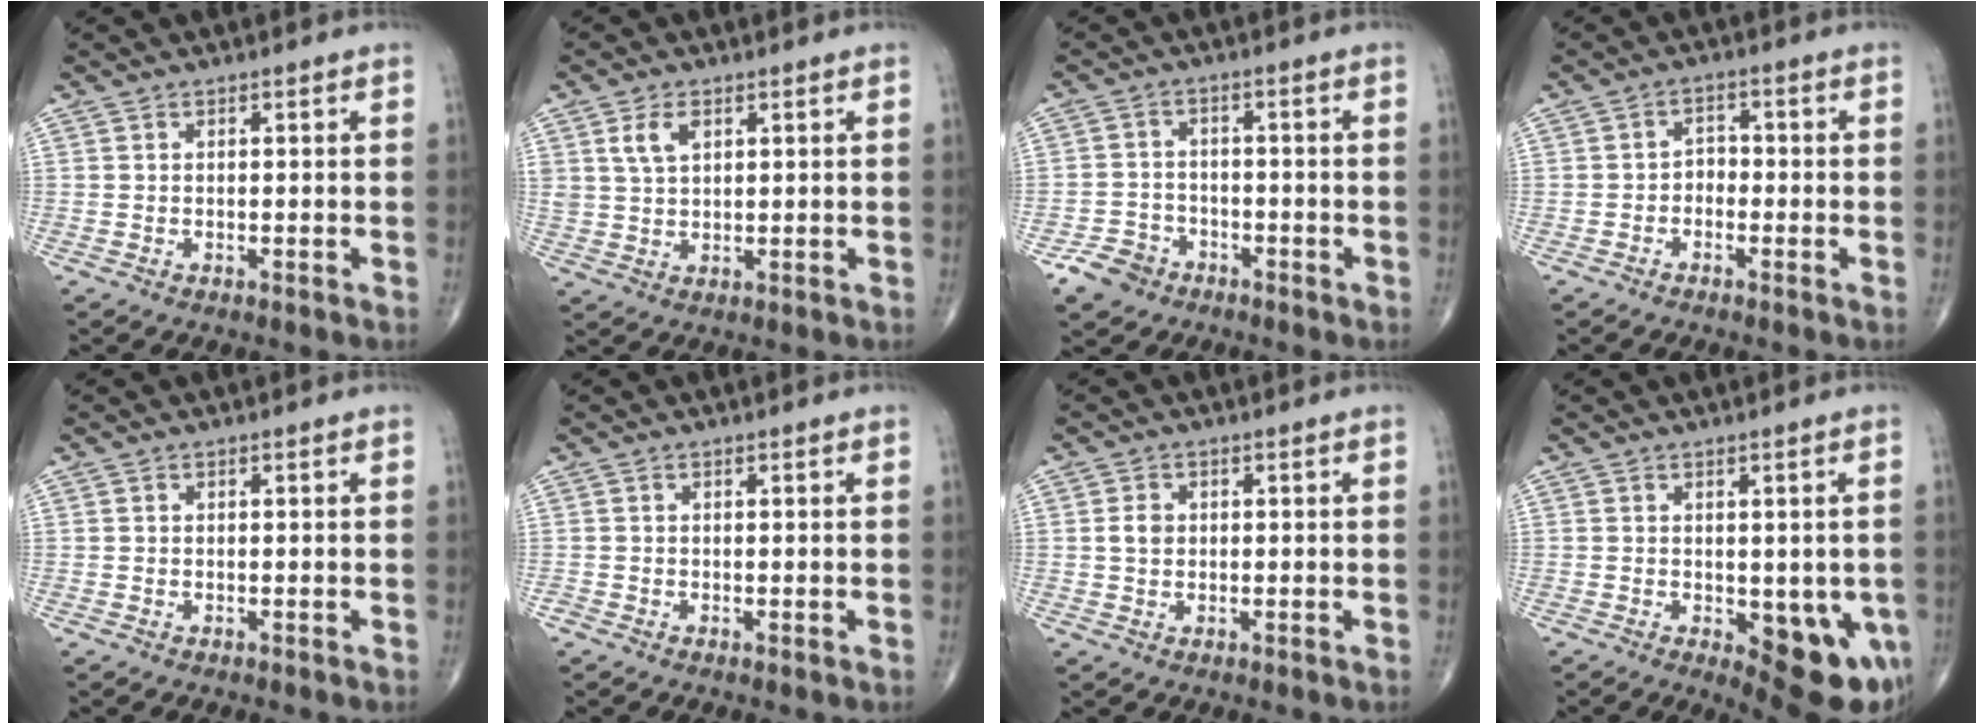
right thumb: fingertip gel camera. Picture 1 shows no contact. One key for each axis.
{"total": 4.7, "fx": 2.0, "fy": 2.8, "fz": 3.2, "tx": -0.055, "ty": -0.006, "tz": 0.042}
{"total": 5.5, "fx": -3.5, "fy": 4.0, "fz": 1.2, "tx": -0.007, "ty": 0.020, "tz": -0.063}
{"total": 2.5, "fx": -1.2, "fy": 1.9, "fz": 1.1, "tx": 0.002, "ty": 0.014, "tz": -0.030}
{"total": 0.0}
{"total": 0.7, "fx": -0.3, "fy": 0.4, "fz": 0.4, "tx": -0.007, "ty": -0.003, "tz": -0.009}
{"total": 2.6, "fx": 0.2, "fy": 2.0, "fz": 1.5, "tx": -0.021, "ty": 0.005, "tz": 0.004}
{"total": 12.2, "fx": -3.6, "fy": 5.4, "fz": 10.4, "tx": -0.102, "ty": -0.011, "tz": -0.031}